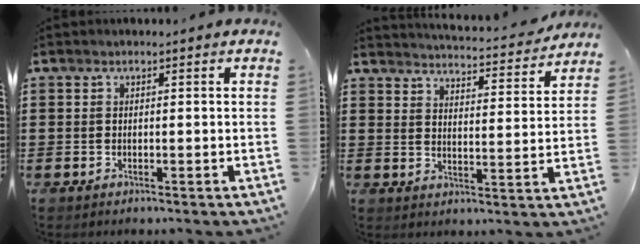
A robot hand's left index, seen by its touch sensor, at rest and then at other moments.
{"total": 3.9, "force": [3.8, -0.6, 0.6], "torque": [-0.023, -0.035, 0.059]}